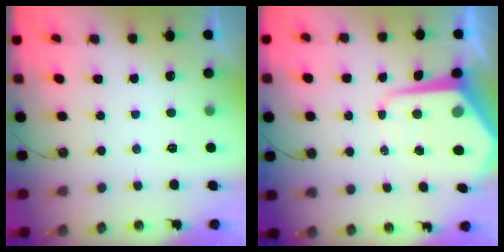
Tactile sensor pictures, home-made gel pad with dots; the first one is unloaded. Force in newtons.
{"total": 9.7, "press": 9.7, "slide": 0.6}